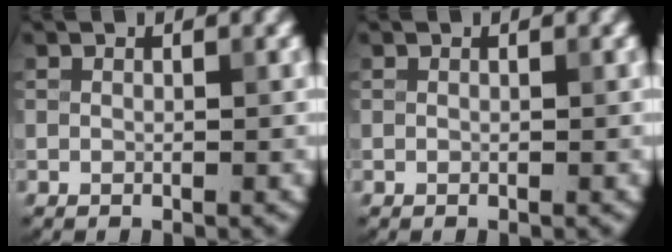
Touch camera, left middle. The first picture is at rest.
{"total": 0.0}